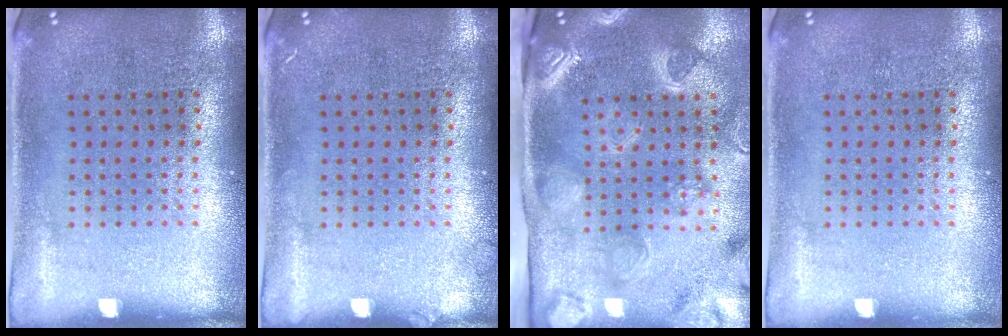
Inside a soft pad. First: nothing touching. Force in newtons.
{"total": 0.6, "press": 0.5, "slide": 0.1}
{"total": 3.8, "press": 2.9, "slide": 2.4}
{"total": 0.0}